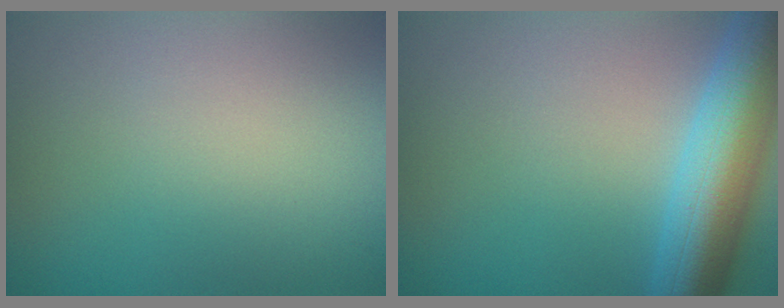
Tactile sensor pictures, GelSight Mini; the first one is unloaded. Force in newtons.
{"total": 8.9, "press": 8.9, "slide": 0.3}